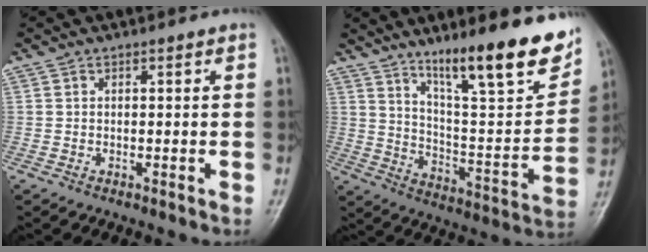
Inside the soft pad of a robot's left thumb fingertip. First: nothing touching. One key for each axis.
{"total": 20.8, "fx": 13.8, "fy": 3.9, "fz": 15.1, "tx": -0.190, "ty": -0.074, "tz": 0.226}